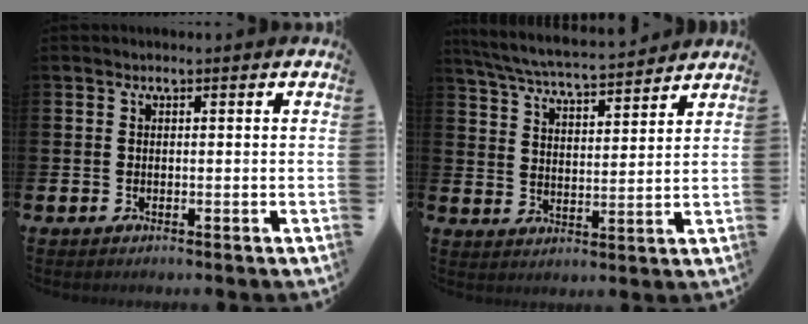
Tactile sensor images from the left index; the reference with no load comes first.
{"total": 6.1, "force": [5.9, 0.4, 1.5], "torque": [-0.056, -0.040, 0.102]}